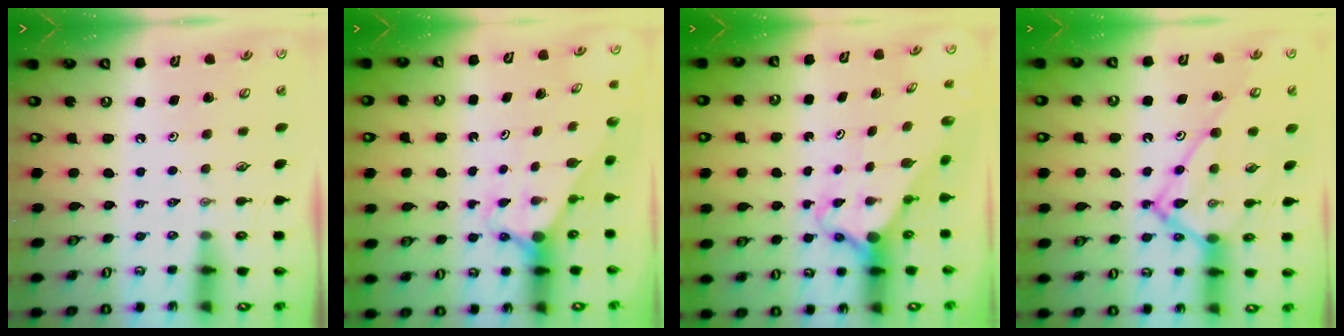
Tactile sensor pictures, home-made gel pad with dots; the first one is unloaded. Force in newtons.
{"total": 2.9, "press": 2.9, "slide": 0.0}
{"total": 3.6, "press": 3.6, "slide": 0.3}
{"total": 15.3, "press": 15.2, "slide": 0.9}